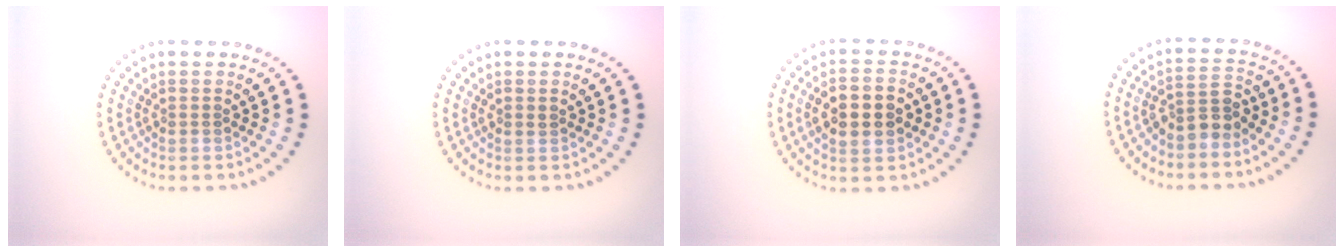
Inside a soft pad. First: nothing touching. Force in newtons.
{"total": 0.8, "press": 0.8, "slide": 0.1}
{"total": 4.8, "press": 4.7, "slide": 0.3}
{"total": 2.7, "press": 2.4, "slide": 1.2}